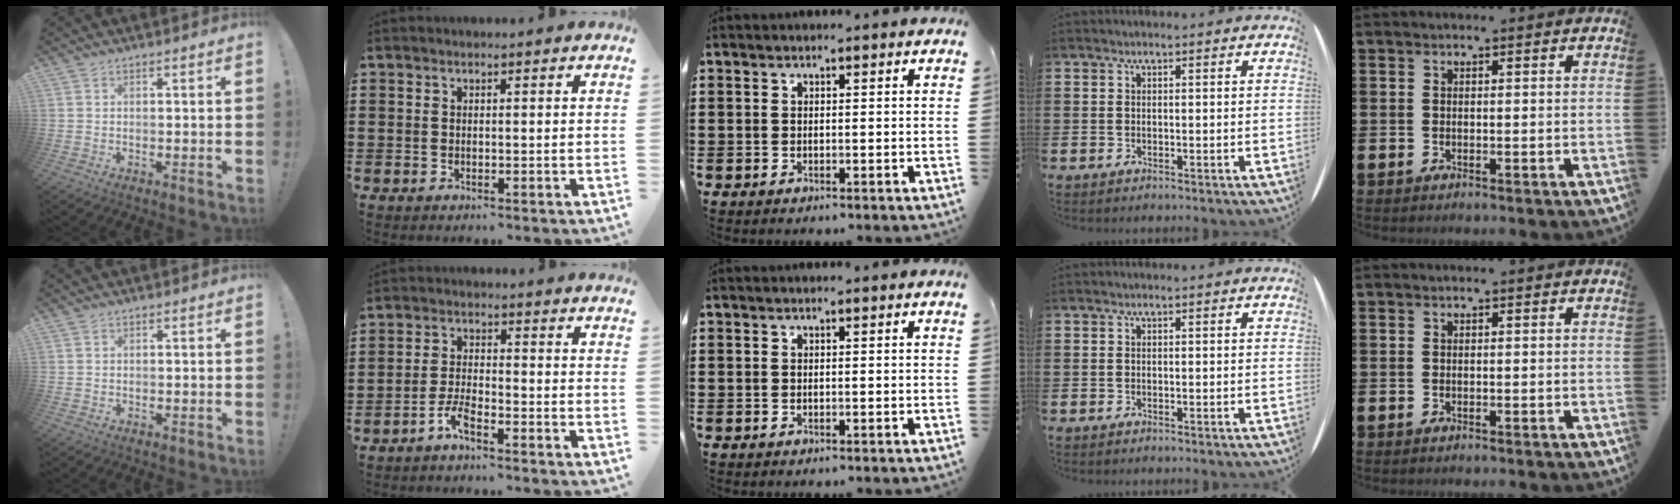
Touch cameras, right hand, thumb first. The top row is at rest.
{"index": {"total": 3.7, "force": [-2.9, 0.6, 2.3], "torque": [-0.056, 0.003, -0.059]}}